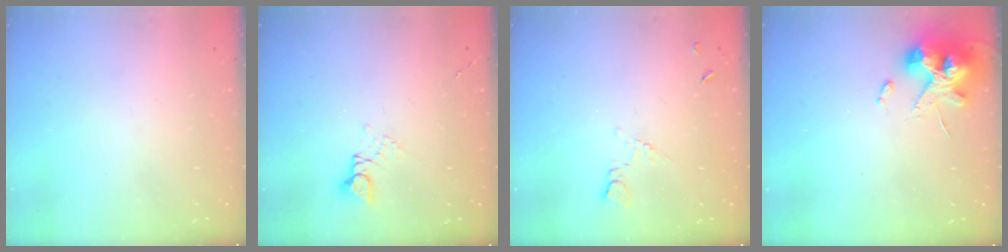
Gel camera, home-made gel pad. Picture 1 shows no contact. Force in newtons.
{"total": 2.7, "press": 2.6, "slide": 0.2}
{"total": 5.0, "press": 5.0, "slide": 0.6}
{"total": 13.6, "press": 13.4, "slide": 2.1}